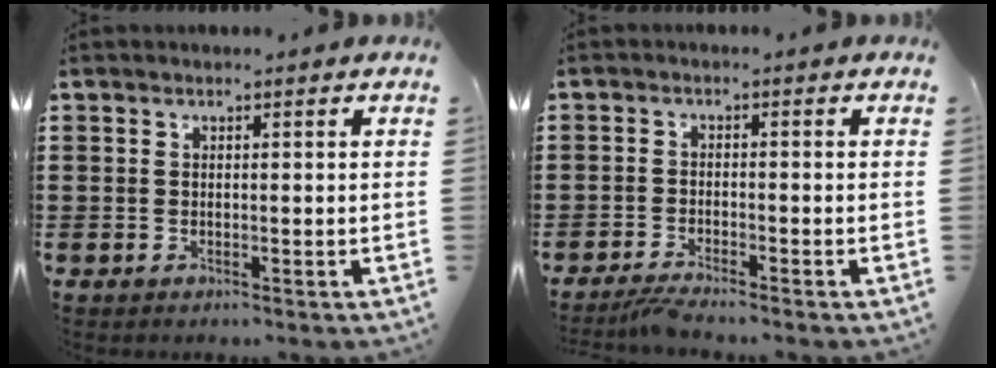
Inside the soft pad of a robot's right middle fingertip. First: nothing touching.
{"total": 2.3, "force": [-2.1, -0.2, 0.8], "torque": [-0.022, -0.003, -0.044]}